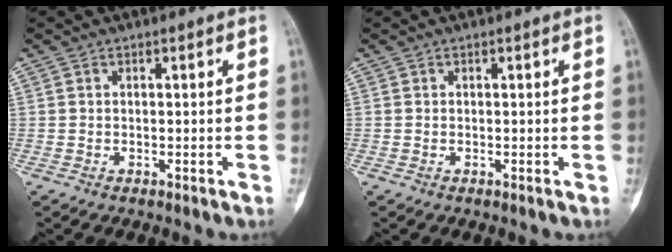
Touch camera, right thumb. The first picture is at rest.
{"total": 0.0}